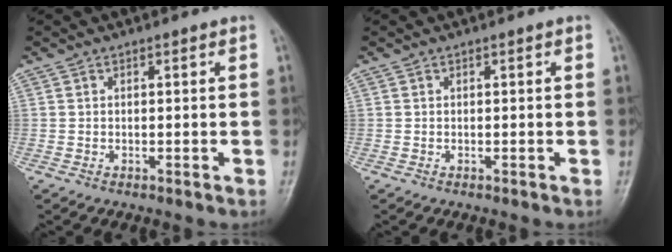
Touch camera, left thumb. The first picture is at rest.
{"total": 0.0}